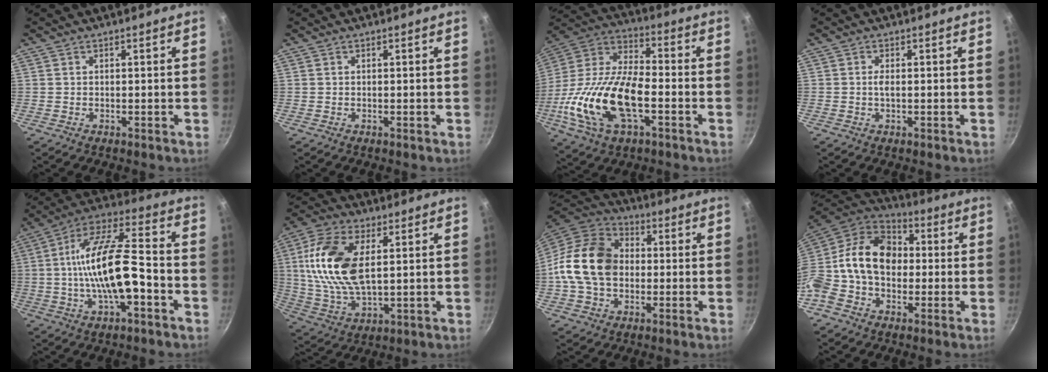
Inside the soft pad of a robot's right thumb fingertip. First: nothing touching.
{"total": 0.0}
{"total": 22.6, "force": [-5.9, 11.3, 18.7], "torque": [-0.355, 0.034, -0.121]}
{"total": 1.1, "force": [0.0, 0.4, 1.1], "torque": [-0.022, 0.001, -0.001]}
{"total": 17.8, "force": [-3.4, 6.5, 16.3], "torque": [-0.284, 0.040, -0.069]}
{"total": 16.6, "force": [3.5, 8.9, 13.6], "torque": [-0.262, -0.001, 0.067]}
{"total": 17.2, "force": [-0.4, 12.9, 11.4], "torque": [-0.183, 0.030, -0.023]}
{"total": 17.3, "force": [0.1, 13.0, 11.4], "torque": [-0.175, 0.042, -0.019]}